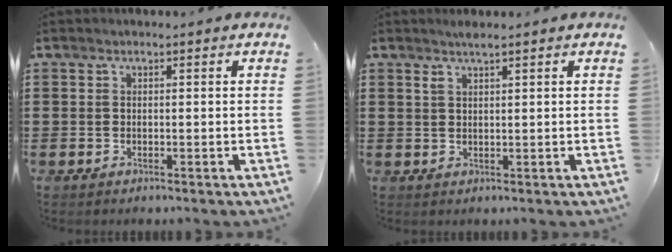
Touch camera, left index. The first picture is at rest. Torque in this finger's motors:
{"motor_torque": [0.26, -0.30, 0.14, 0.01]}